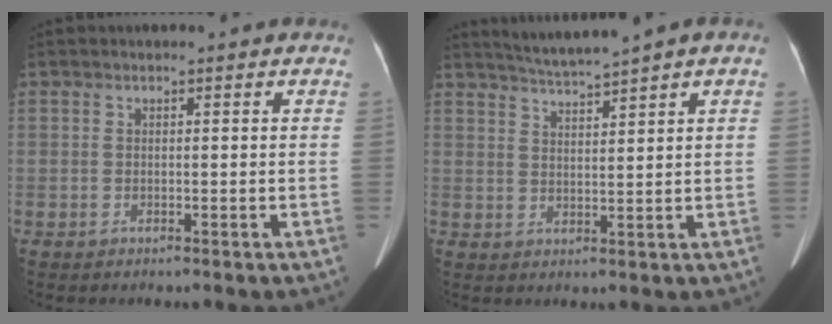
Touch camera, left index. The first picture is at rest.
{"total": 4.7, "force": [4.0, -1.3, 2.1], "torque": [-0.043, 0.002, 0.075]}